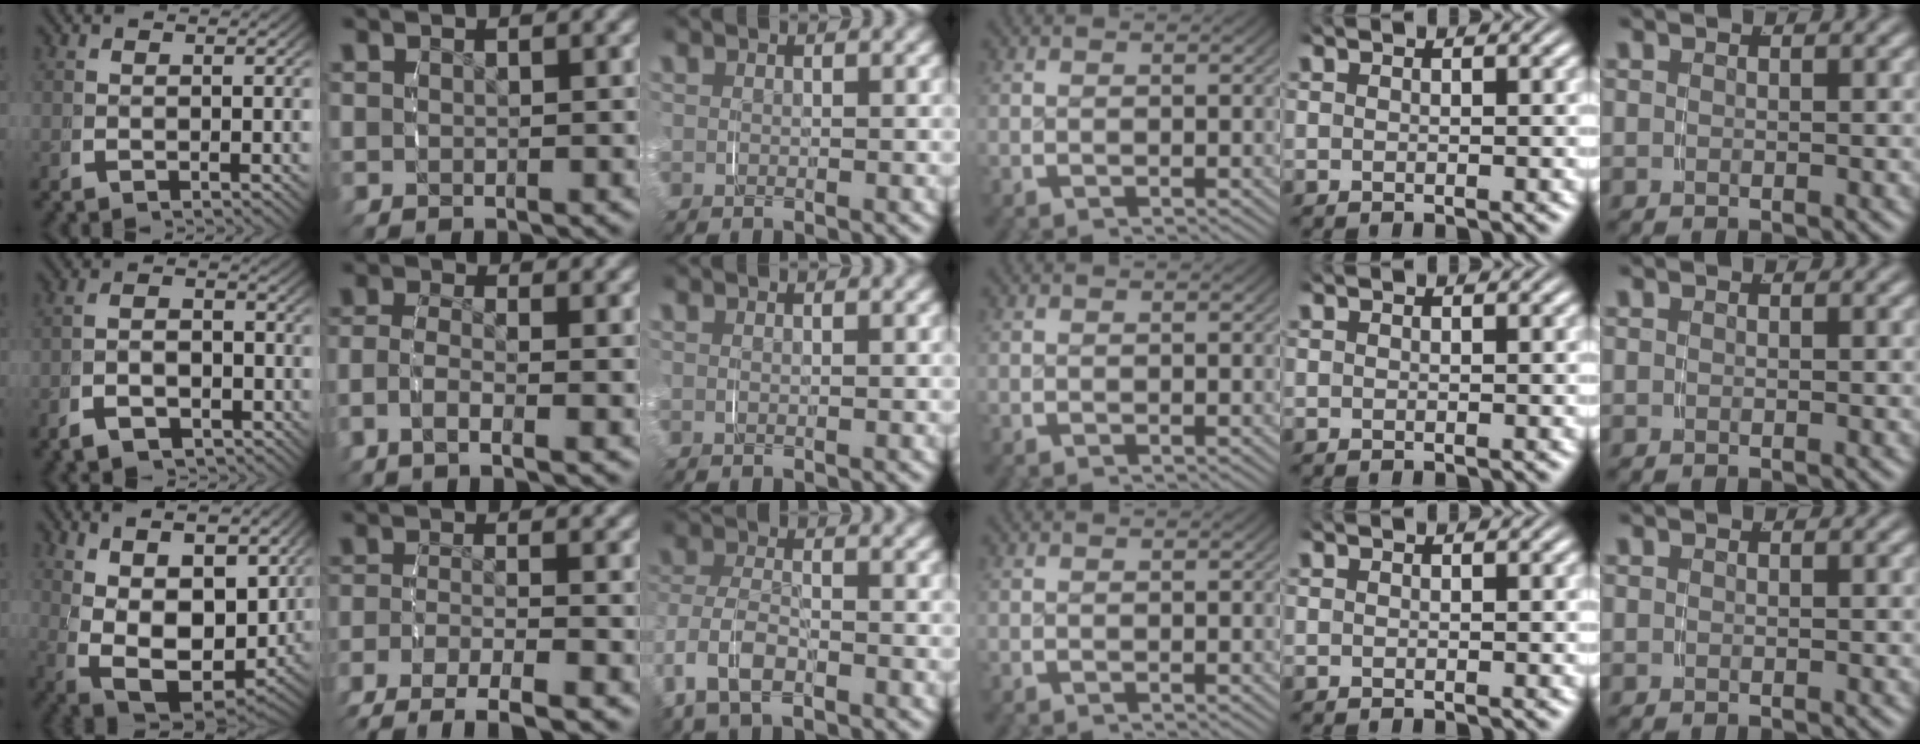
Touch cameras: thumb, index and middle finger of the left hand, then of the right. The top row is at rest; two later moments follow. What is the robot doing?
{"motion": "grasp_and_lifting", "object": "shirt"}